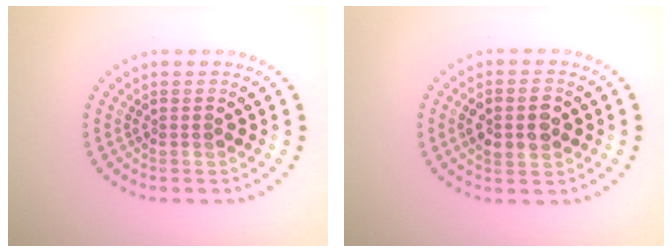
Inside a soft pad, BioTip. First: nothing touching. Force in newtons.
{"total": 3.4, "press": 3.4, "slide": 0.1}